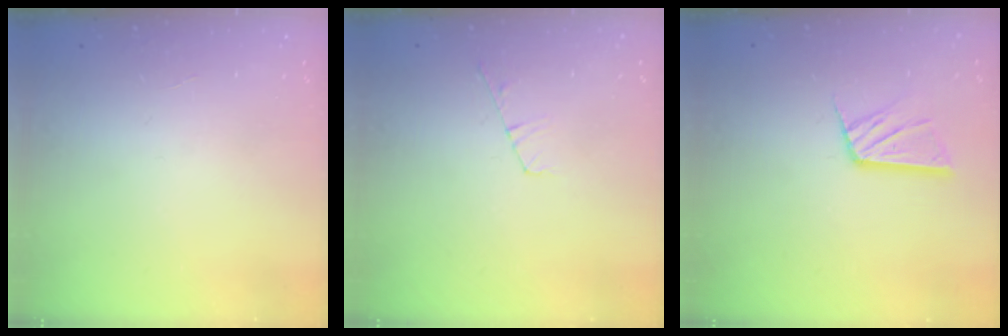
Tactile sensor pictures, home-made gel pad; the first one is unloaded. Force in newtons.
{"total": 4.0, "press": 4.0, "slide": 0.4}
{"total": 10.7, "press": 10.6, "slide": 1.2}